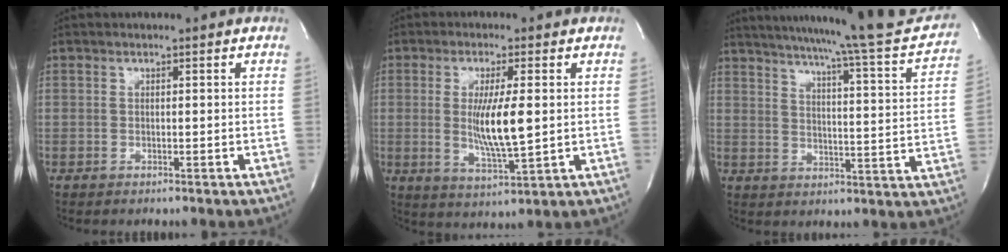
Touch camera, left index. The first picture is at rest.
{"total": 8.2, "force": [0.5, 0.8, 8.1], "torque": [-0.157, -0.020, 0.011]}
{"total": 23.6, "force": [21.5, 0.2, 9.7], "torque": [-0.147, -0.056, 0.269]}